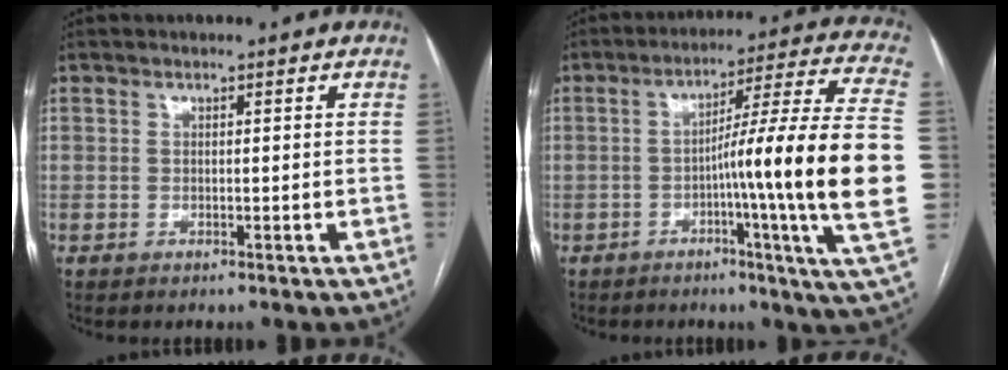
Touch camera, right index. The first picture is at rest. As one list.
[{"total": 20.7, "force": [-2.9, -1.8, 20.5], "torque": [-0.261, 0.007, -0.055]}]